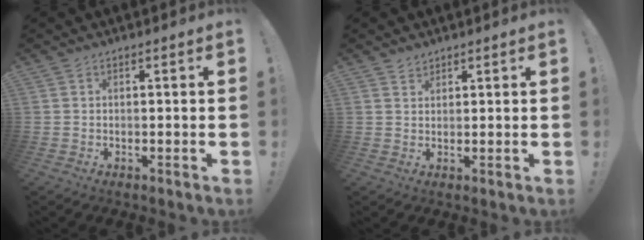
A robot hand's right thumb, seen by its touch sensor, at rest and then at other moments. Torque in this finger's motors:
{"motor_torque": [-0.07, 0.19, 0.33, 0.14, -0.04]}